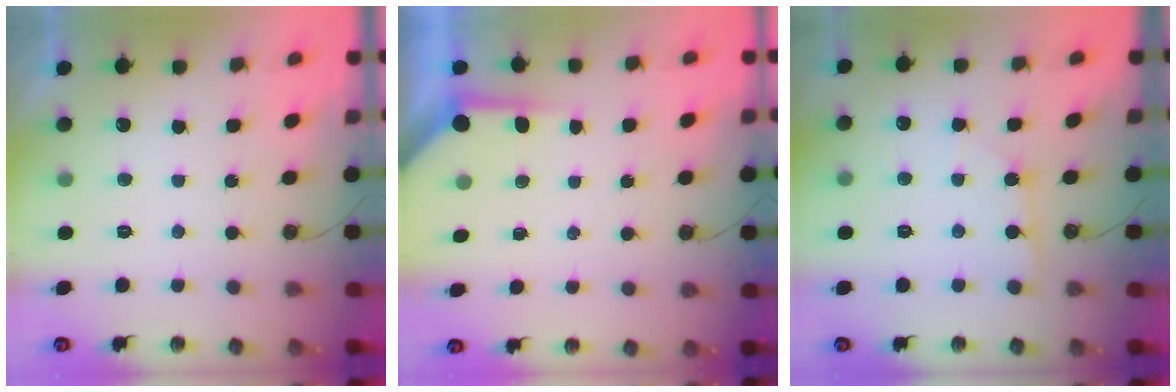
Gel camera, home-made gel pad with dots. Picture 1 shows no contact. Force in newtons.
{"total": 3.7, "press": 3.7, "slide": 0.3}
{"total": 2.0, "press": 2.0, "slide": 0.3}